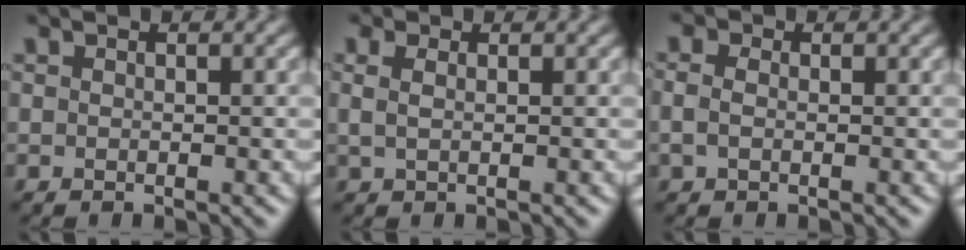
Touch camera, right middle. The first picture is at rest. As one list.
[{"total": 2.2, "force": [1.0, 1.3, 1.5], "torque": [-0.038, -0.001, 0.008]}, {"total": 1.6, "force": [0.0, 1.1, 1.1], "torque": [-0.027, 0.001, -0.005]}]